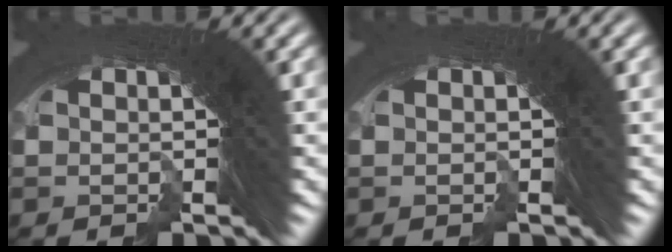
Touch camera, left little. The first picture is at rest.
{"total": 0.0}